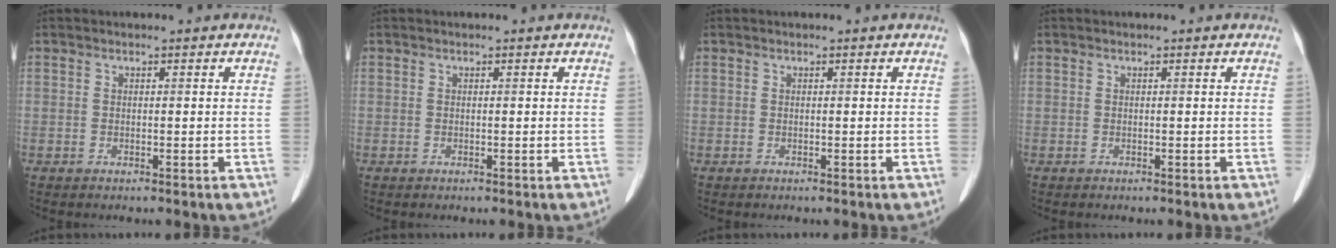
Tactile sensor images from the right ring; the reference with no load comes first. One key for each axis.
{"total": 0.0}
{"total": 0.0}
{"total": 0.0}